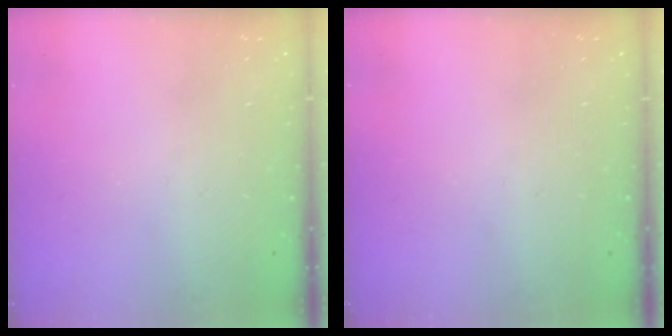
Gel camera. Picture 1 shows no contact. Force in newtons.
{"total": 0.0}